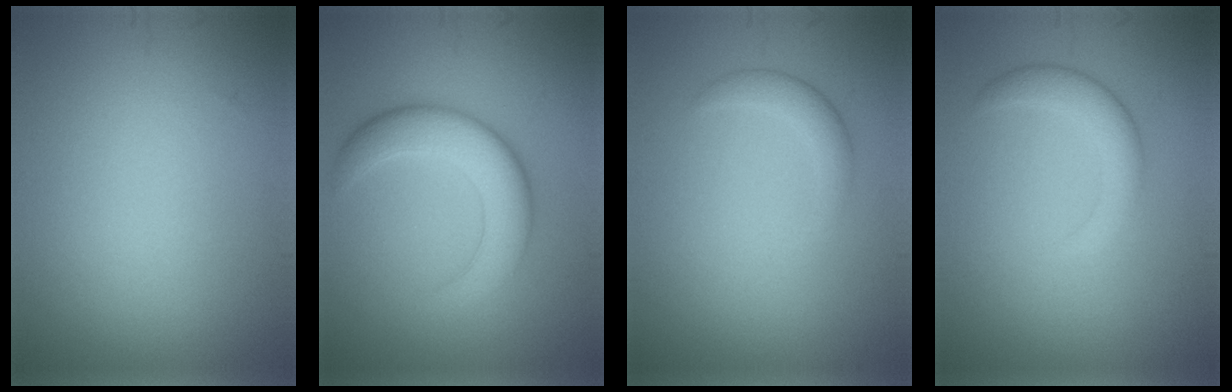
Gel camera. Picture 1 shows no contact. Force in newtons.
{"total": 5.7, "press": 5.7, "slide": 0.1}
{"total": 1.9, "press": 1.9, "slide": 0.1}
{"total": 2.8, "press": 2.8, "slide": 0.1}